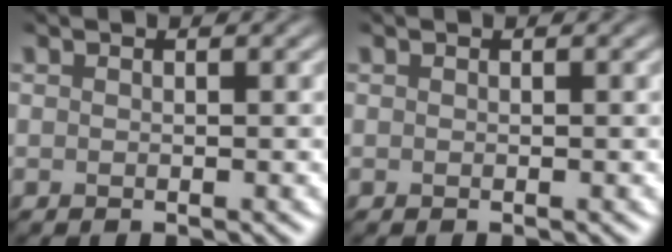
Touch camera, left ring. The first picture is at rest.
{"total": 0.0}